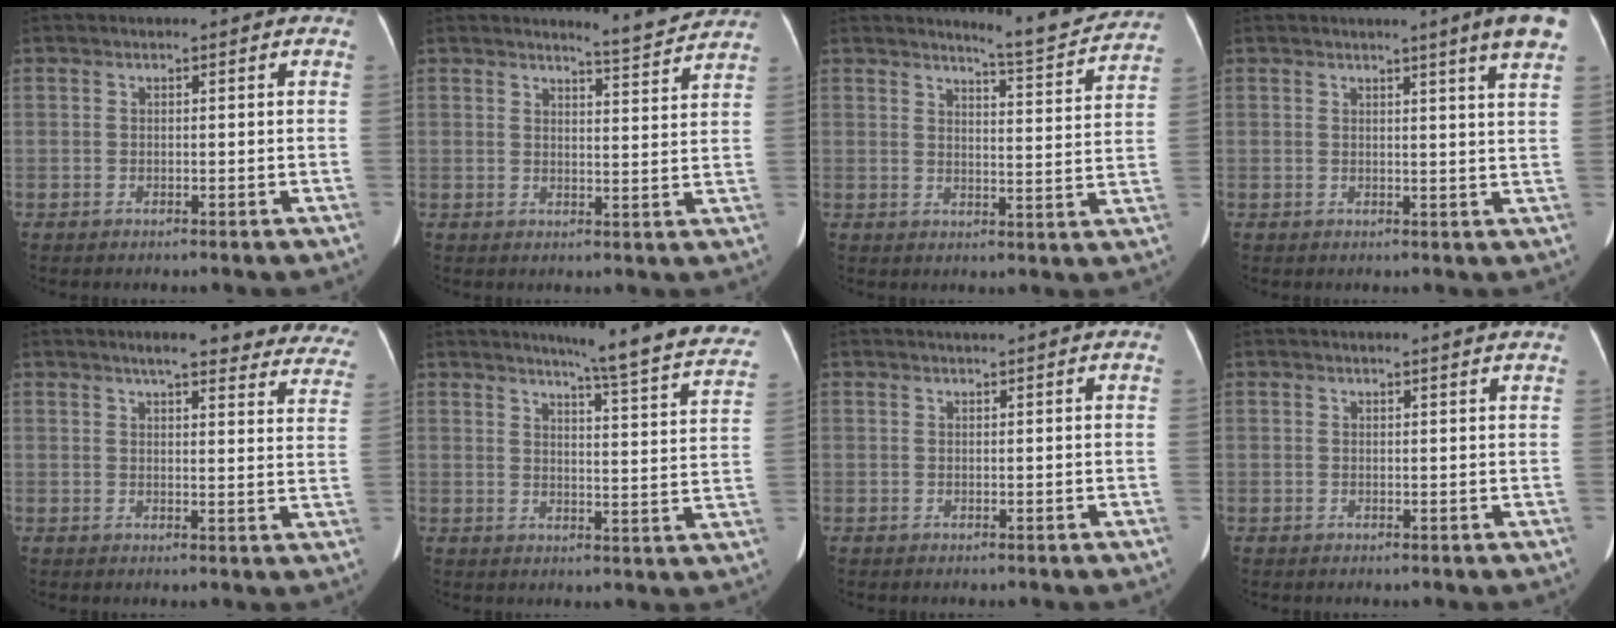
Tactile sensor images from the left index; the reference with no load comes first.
{"total": 5.2, "force": [5.1, -0.6, 0.8], "torque": [-0.031, -0.019, 0.066]}
{"total": 8.6, "force": [8.3, -0.3, 2.0], "torque": [-0.040, -0.023, 0.105]}
{"total": 6.4, "force": [4.5, -0.7, 4.4], "torque": [-0.056, -0.011, 0.043]}
{"total": 19.5, "force": [17.5, 3.5, 7.9], "torque": [-0.074, -0.025, 0.189]}
{"total": 18.6, "force": [16.6, 0.1, 8.3], "torque": [-0.100, -0.074, 0.184]}
{"total": 1.2, "force": [1.1, -0.4, 0.3], "torque": [-0.010, 0.004, 0.025]}
{"total": 3.2, "force": [3.0, -0.5, 1.0], "torque": [-0.018, 0.001, 0.030]}